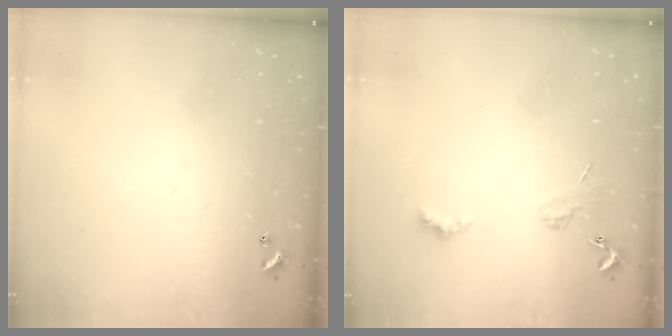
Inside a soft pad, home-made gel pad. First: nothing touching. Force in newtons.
{"total": 2.0, "press": 1.9, "slide": 0.4}